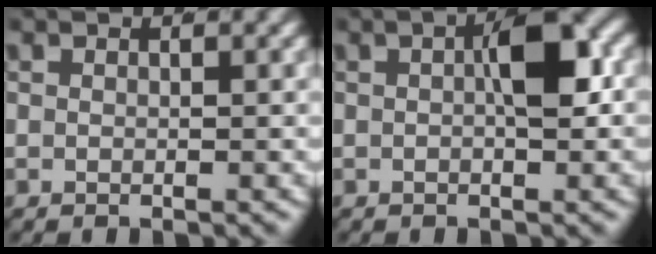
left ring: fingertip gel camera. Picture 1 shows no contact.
{"total": 4.4, "force": [0.3, 1.4, 4.2], "torque": [-0.067, 0.001, 0.007]}